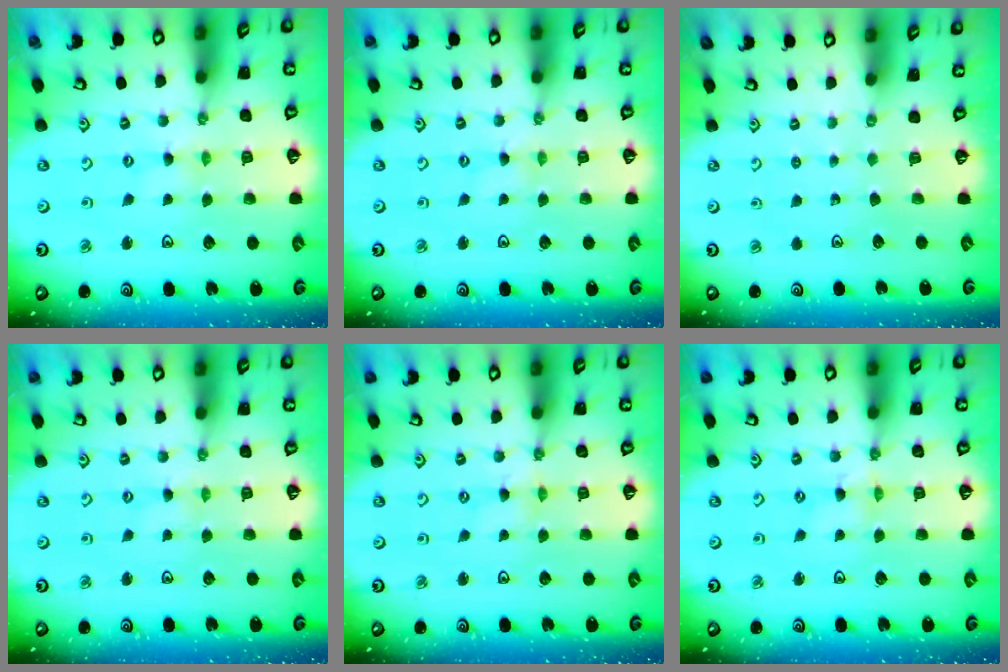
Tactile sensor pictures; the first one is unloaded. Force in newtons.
{"total": 0.0}
{"total": 0.0}
{"total": 0.0}
{"total": 0.0}
{"total": 0.0}